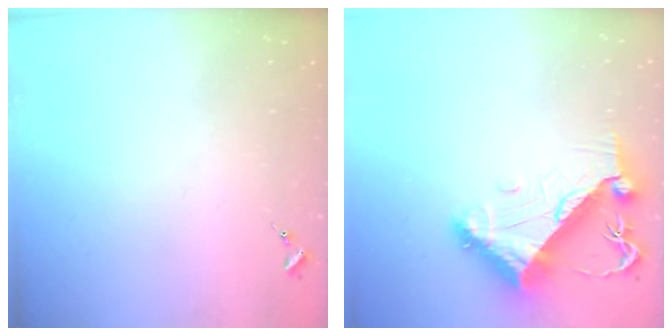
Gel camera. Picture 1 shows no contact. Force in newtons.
{"total": 11.0, "press": 10.9, "slide": 1.4}